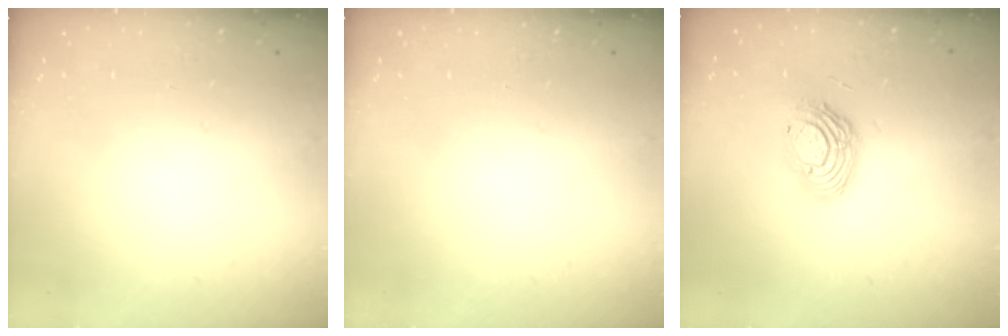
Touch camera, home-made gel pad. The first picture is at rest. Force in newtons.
{"total": 0.0}
{"total": 12.1, "press": 12.1, "slide": 1.0}